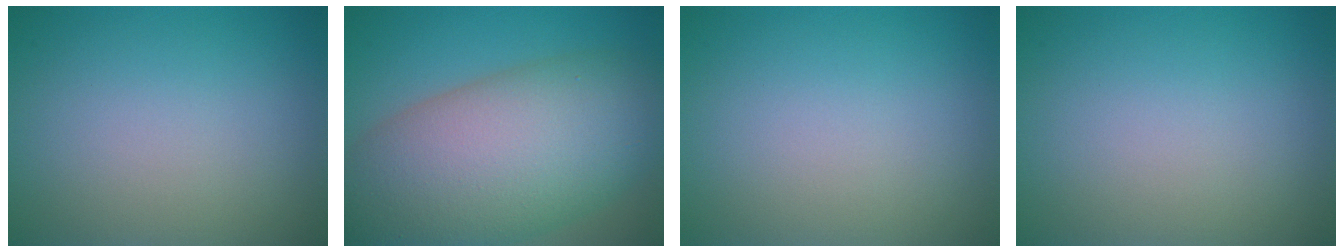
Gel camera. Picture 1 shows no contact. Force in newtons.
{"total": 13.6, "press": 13.6, "slide": 0.5}
{"total": 0.0}
{"total": 0.0}